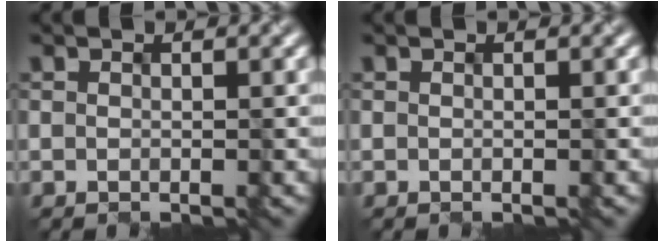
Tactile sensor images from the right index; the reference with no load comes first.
{"total": 0.0}